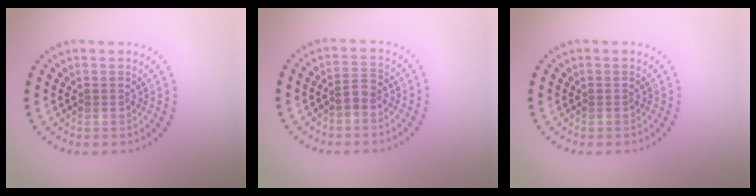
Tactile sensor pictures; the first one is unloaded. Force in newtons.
{"total": 1.7, "press": 1.5, "slide": 0.9}
{"total": 0.0}